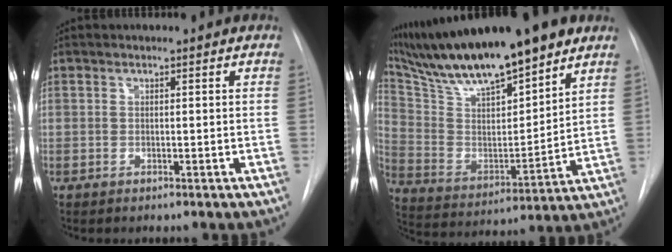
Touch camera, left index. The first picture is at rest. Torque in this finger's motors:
{"motor_torque": [0.32, -0.99, 0.49, 0.21]}